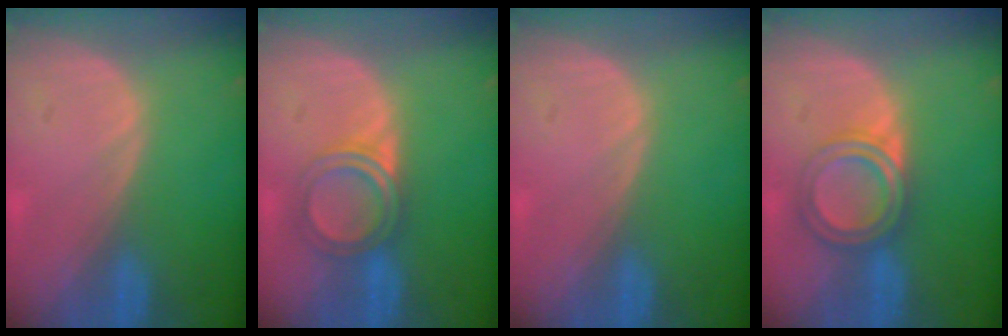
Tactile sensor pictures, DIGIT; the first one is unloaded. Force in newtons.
{"total": 4.9, "press": 4.7, "slide": 1.4}
{"total": 0.0}
{"total": 5.3, "press": 5.3, "slide": 0.1}